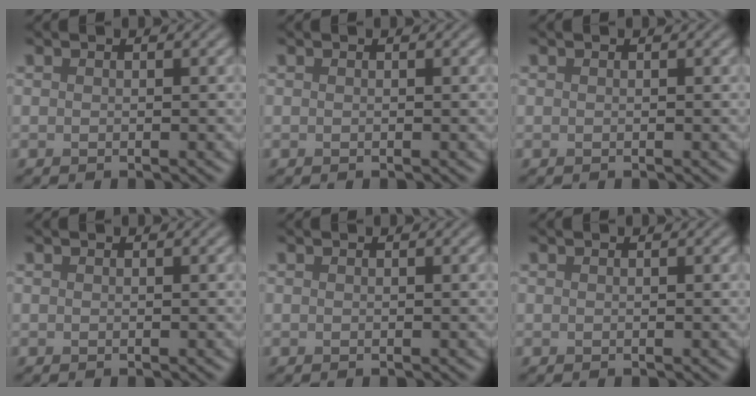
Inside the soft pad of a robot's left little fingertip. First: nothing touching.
{"total": 0.0}
{"total": 0.0}
{"total": 0.0}
{"total": 0.0}
{"total": 0.0}